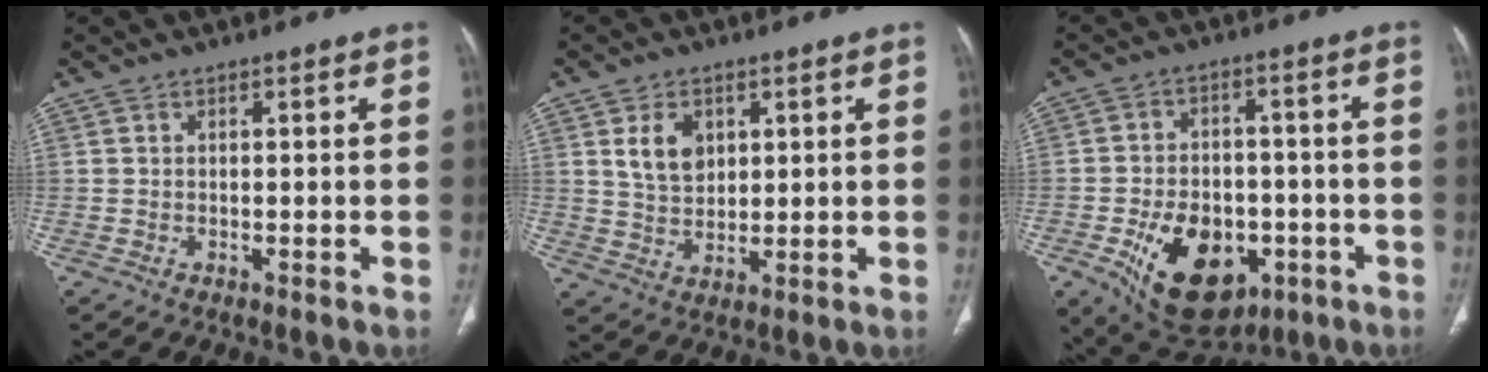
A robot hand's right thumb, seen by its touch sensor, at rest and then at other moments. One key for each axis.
{"total": 6.7, "fx": 2.5, "fy": 4.7, "fz": 4.1, "tx": -0.053, "ty": -0.016, "tz": 0.051}
{"total": 16.8, "fx": -6.2, "fy": 11.0, "fz": 11.1, "tx": -0.146, "ty": 0.016, "tz": -0.079}